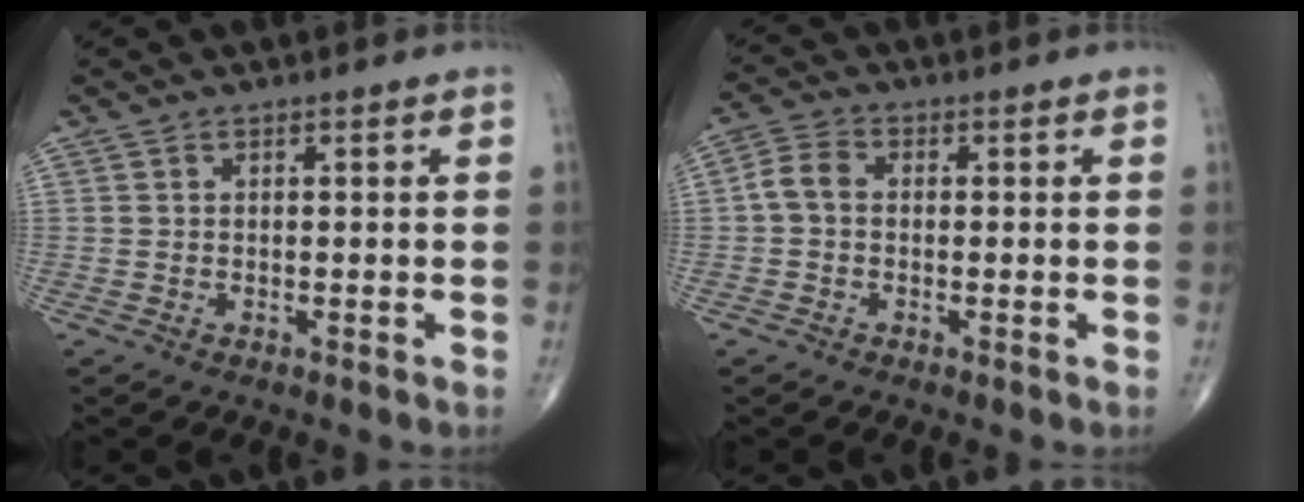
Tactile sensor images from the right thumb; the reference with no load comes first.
{"total": 4.3, "force": [-0.2, 3.2, 2.9], "torque": [-0.052, 0.013, -0.016]}